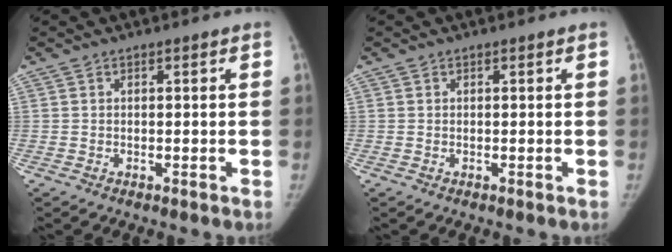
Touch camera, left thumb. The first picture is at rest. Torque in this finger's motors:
{"motor_torque": [0.02, 0.02, 0.20, -0.15, 0.00]}